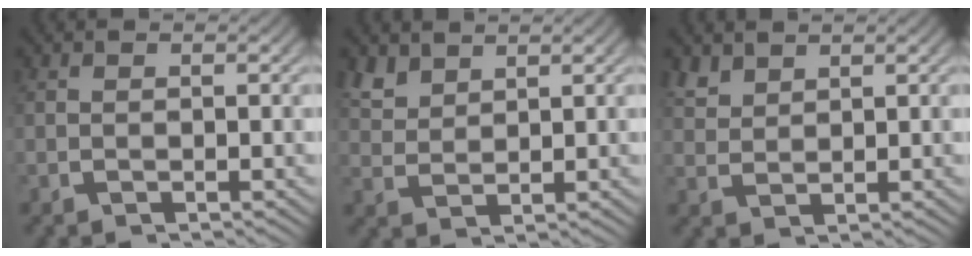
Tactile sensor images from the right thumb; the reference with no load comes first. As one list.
[{"total": 2.9, "force": [2.3, 1.3, 1.1], "torque": [-0.029, 0.000, 0.054]}, {"total": 2.3, "force": [2.0, 0.9, 0.7], "torque": [-0.015, 0.001, 0.046]}]